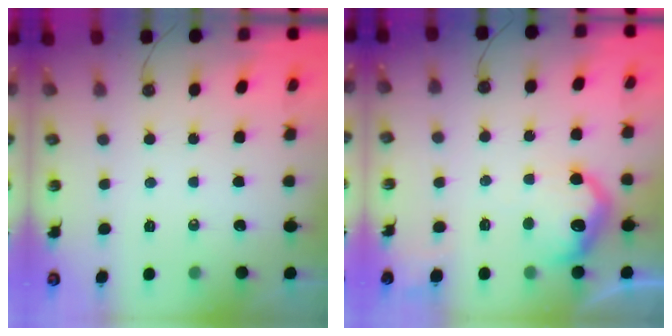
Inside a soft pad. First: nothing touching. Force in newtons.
{"total": 12.4, "press": 12.4, "slide": 1.0}